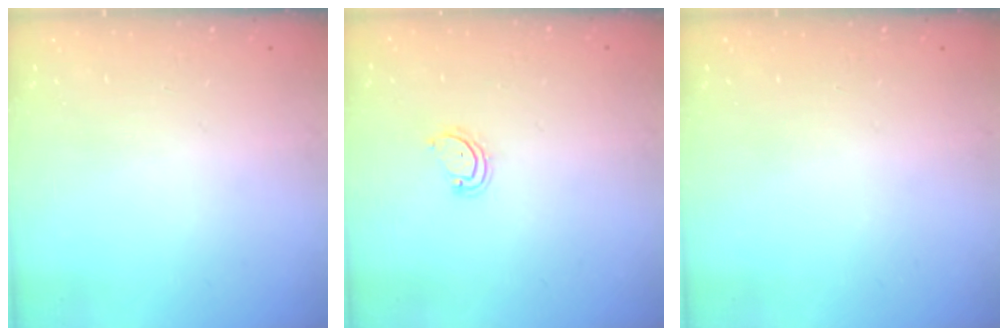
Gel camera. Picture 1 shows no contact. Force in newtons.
{"total": 2.9, "press": 2.9, "slide": 0.3}
{"total": 0.0}